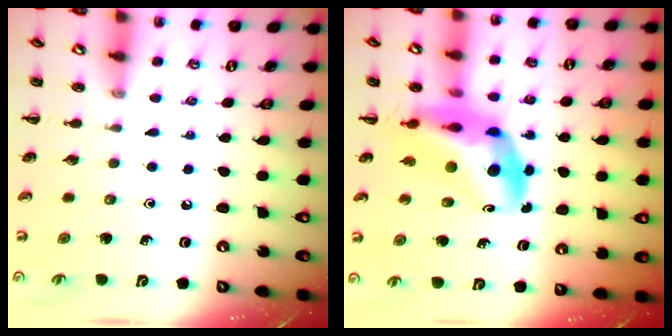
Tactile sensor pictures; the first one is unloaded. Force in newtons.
{"total": 12.9, "press": 12.3, "slide": 3.8}